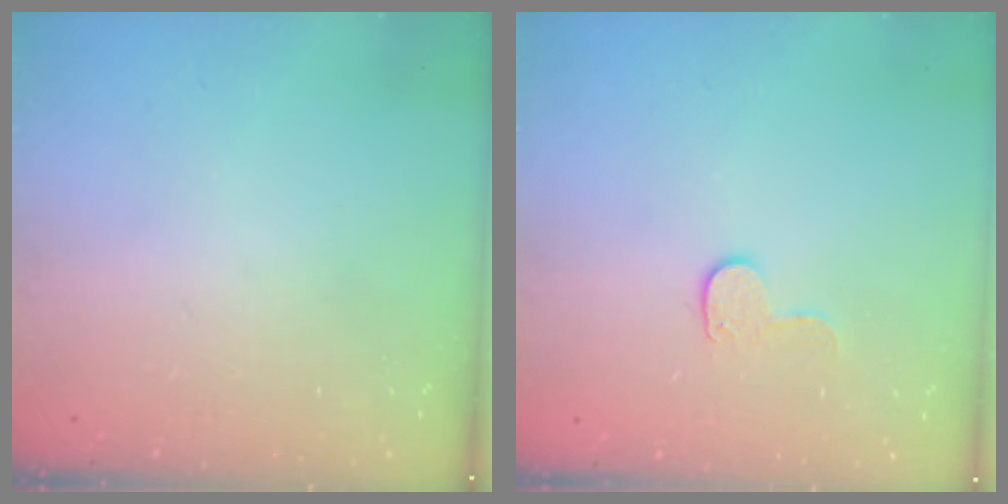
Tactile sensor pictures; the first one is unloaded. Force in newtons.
{"total": 6.8, "press": 6.8, "slide": 0.3}